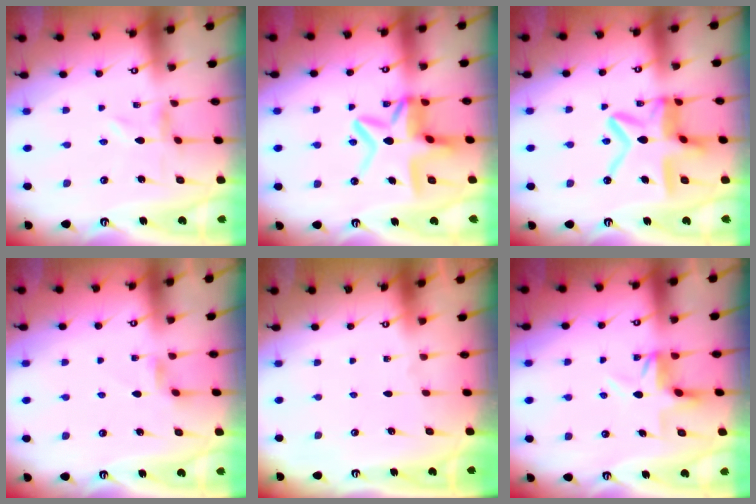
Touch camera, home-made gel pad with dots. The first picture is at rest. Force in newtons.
{"total": 12.7, "press": 12.7, "slide": 1.2}
{"total": 15.9, "press": 15.9, "slide": 1.3}
{"total": 2.5, "press": 2.5, "slide": 0.4}
{"total": 0.0}
{"total": 3.9, "press": 3.9, "slide": 0.5}